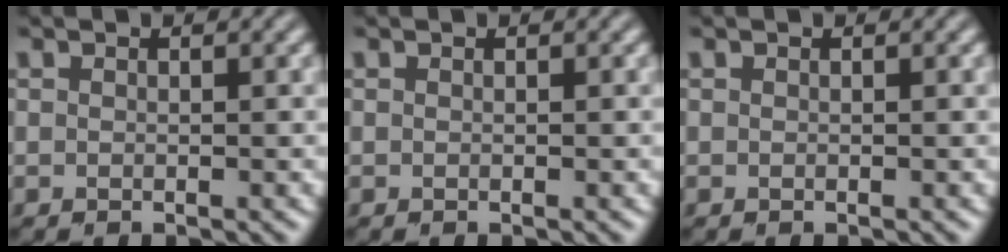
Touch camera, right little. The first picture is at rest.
{"total": 0.0}
{"total": 0.0}